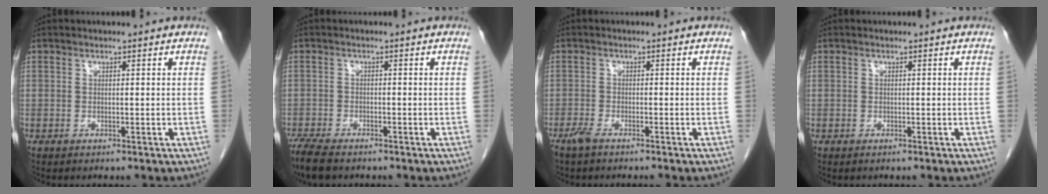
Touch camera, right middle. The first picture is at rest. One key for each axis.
{"total": 5.7, "fx": -4.6, "fy": 1.5, "fz": 3.0, "tx": -0.057, "ty": -0.014, "tz": -0.079}
{"total": 2.4, "fx": -1.9, "fy": 0.2, "fz": 1.4, "tx": -0.032, "ty": -0.005, "tz": -0.036}
{"total": 0.0}